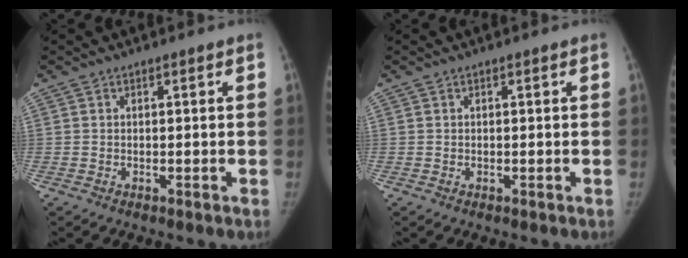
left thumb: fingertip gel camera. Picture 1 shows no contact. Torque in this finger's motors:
{"motor_torque": [-0.10, 0.10, -0.01, 0.15, -0.01]}